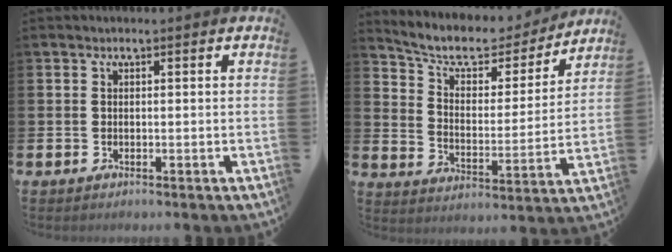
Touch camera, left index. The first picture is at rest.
{"total": 8.3, "force": [7.1, 3.1, 2.8], "torque": [-0.085, -0.047, 0.119]}